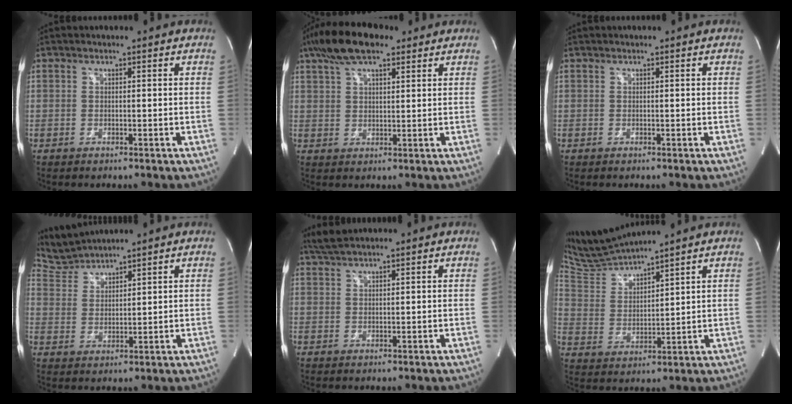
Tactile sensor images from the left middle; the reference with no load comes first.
{"total": 10.1, "force": [6.8, 3.5, 6.7], "torque": [-0.131, 0.029, 0.119]}
{"total": 0.0}
{"total": 5.4, "force": [5.3, -0.6, -0.5], "torque": [-0.005, 0.009, 0.118]}
{"total": 2.9, "force": [2.6, 0.0, 1.2], "torque": [-0.033, 0.013, 0.054]}
{"total": 8.3, "force": [8.0, -1.3, 1.6], "torque": [-0.054, 0.002, 0.176]}